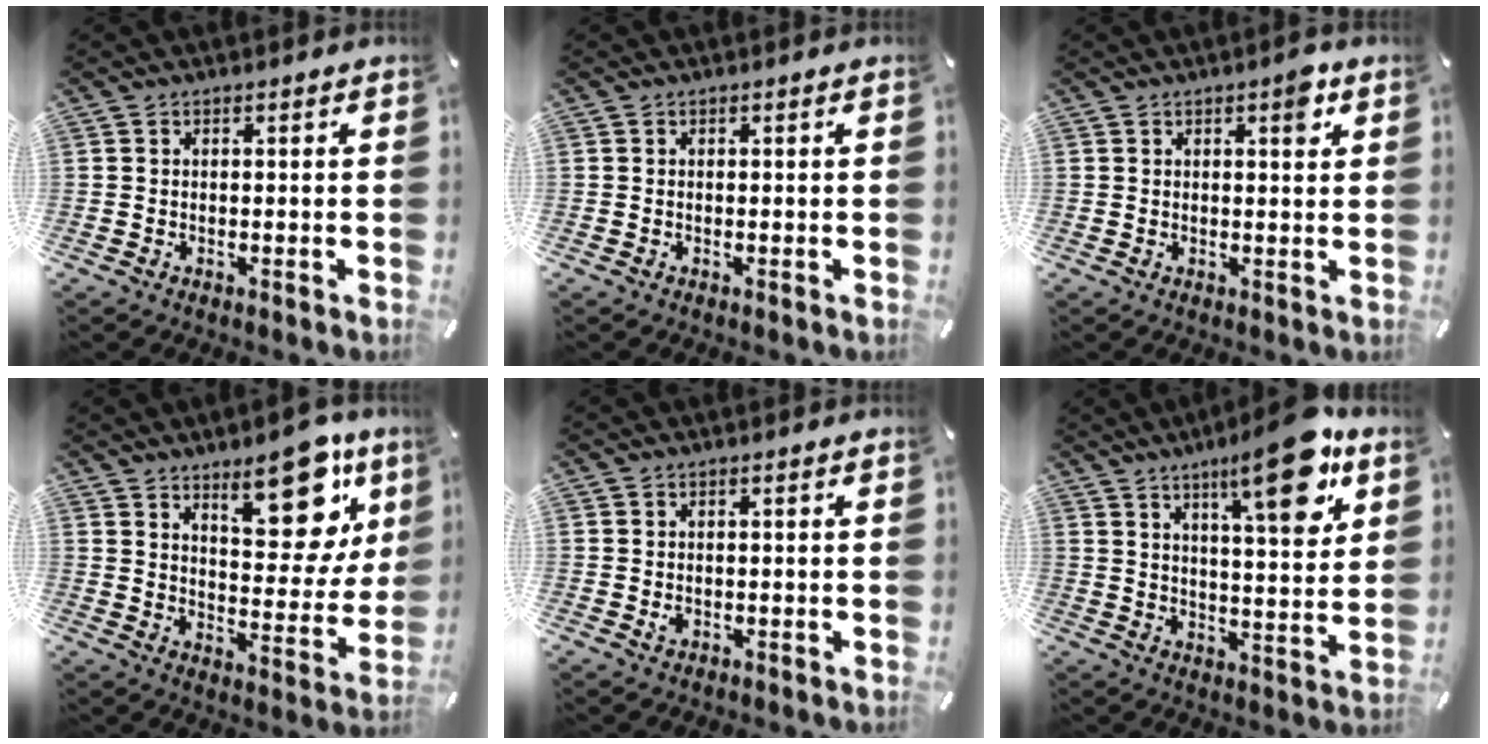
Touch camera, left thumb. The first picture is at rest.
{"total": 0.0}
{"total": 4.0, "force": [1.9, 1.4, 3.2], "torque": [-0.029, -0.009, 0.023]}
{"total": 18.6, "force": [11.8, 8.5, 11.6], "torque": [-0.135, -0.084, 0.193]}
{"total": 1.1, "force": [-0.1, 0.8, 0.6], "torque": [-0.005, -0.002, -0.004]}
{"total": 17.0, "force": [9.8, 5.1, 13.0], "torque": [-0.176, -0.049, 0.148]}